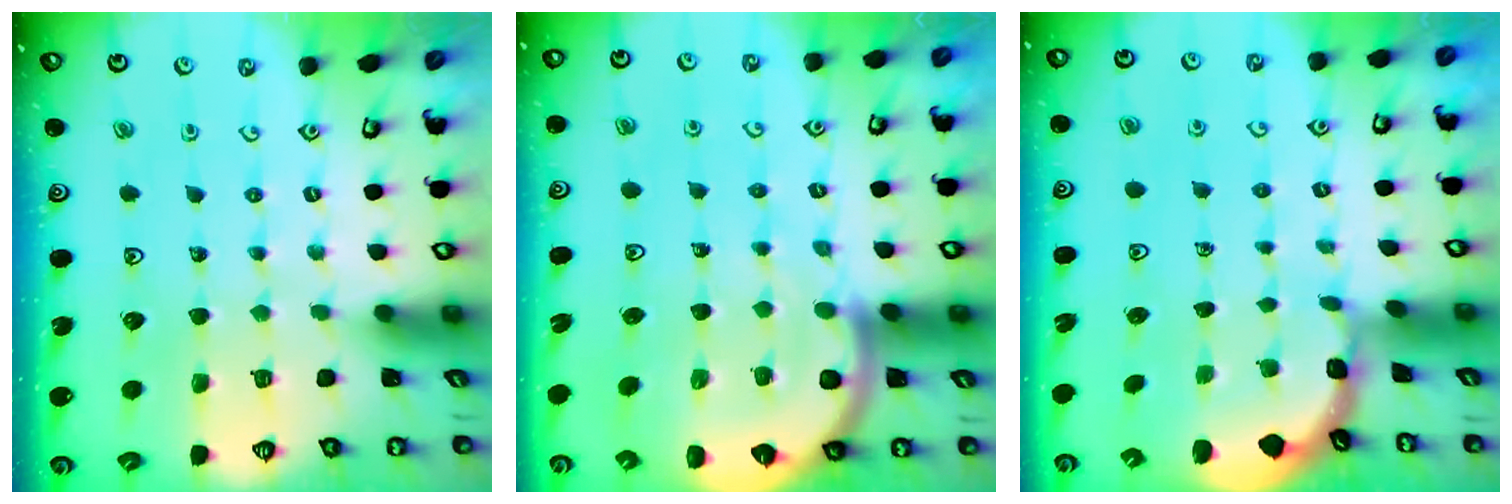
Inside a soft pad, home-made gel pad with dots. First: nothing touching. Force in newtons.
{"total": 8.0, "press": 7.8, "slide": 1.5}
{"total": 1.1, "press": 1.1, "slide": 0.1}